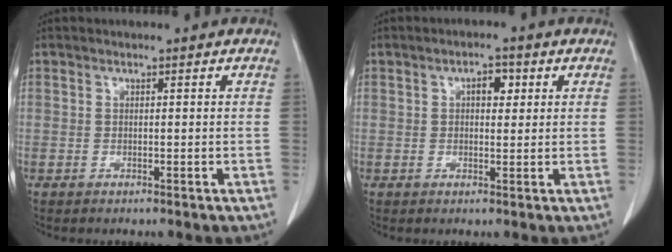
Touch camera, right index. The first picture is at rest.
{"total": 2.9, "force": [0.9, 1.5, 2.3], "torque": [-0.036, 0.008, 0.012]}